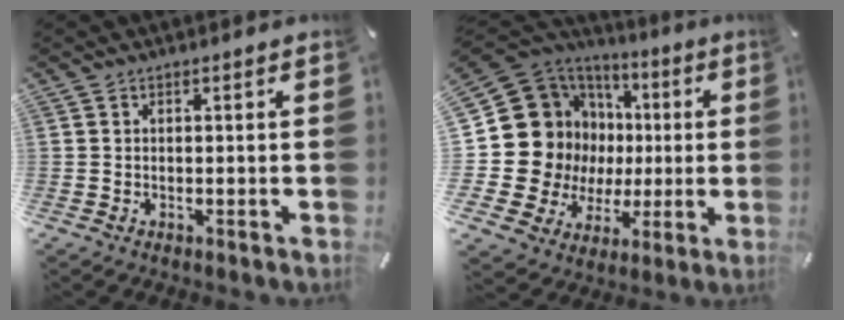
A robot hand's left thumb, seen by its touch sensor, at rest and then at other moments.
{"total": 20.4, "force": [2.6, 18.4, 8.4], "torque": [-0.166, -0.037, 0.086]}